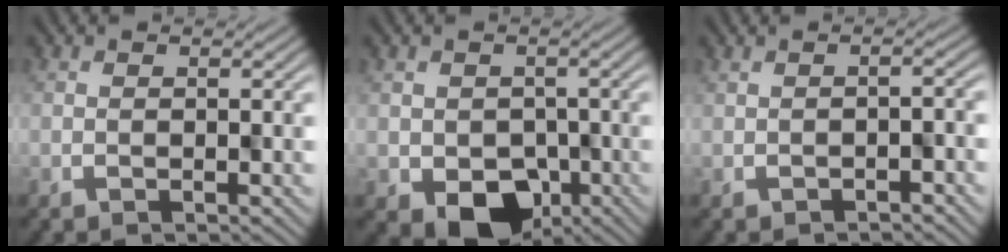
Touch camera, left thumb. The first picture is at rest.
{"total": 7.0, "force": [-2.7, 5.3, 3.6], "torque": [-0.066, -0.030, -0.027]}
{"total": 1.7, "force": [-1.1, 0.4, 1.1], "torque": [-0.018, 0.003, -0.013]}